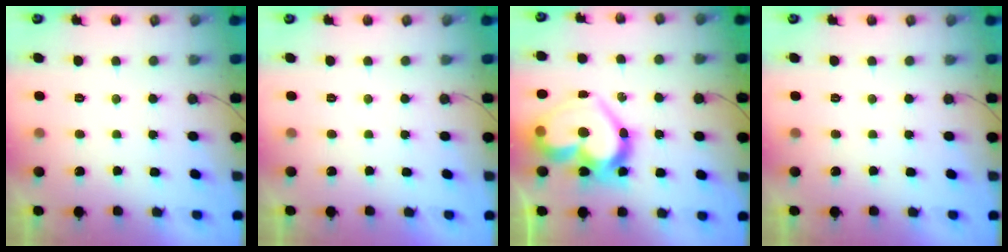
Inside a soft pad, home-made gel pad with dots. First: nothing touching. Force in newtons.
{"total": 1.8, "press": 1.8, "slide": 0.0}
{"total": 21.7, "press": 21.6, "slide": 1.9}
{"total": 0.0}